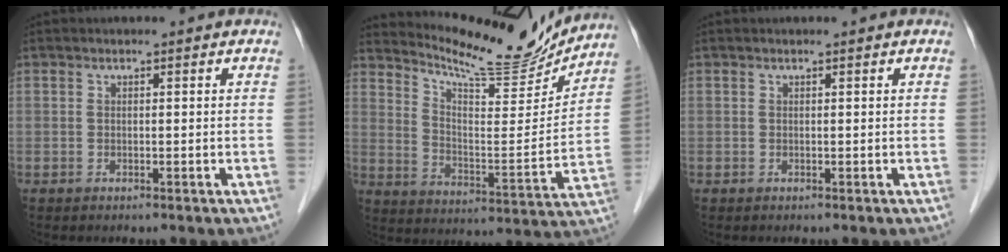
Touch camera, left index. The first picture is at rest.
{"total": 15.3, "force": [14.8, 1.3, 3.7], "torque": [-0.073, -0.040, 0.222]}
{"total": 0.0}